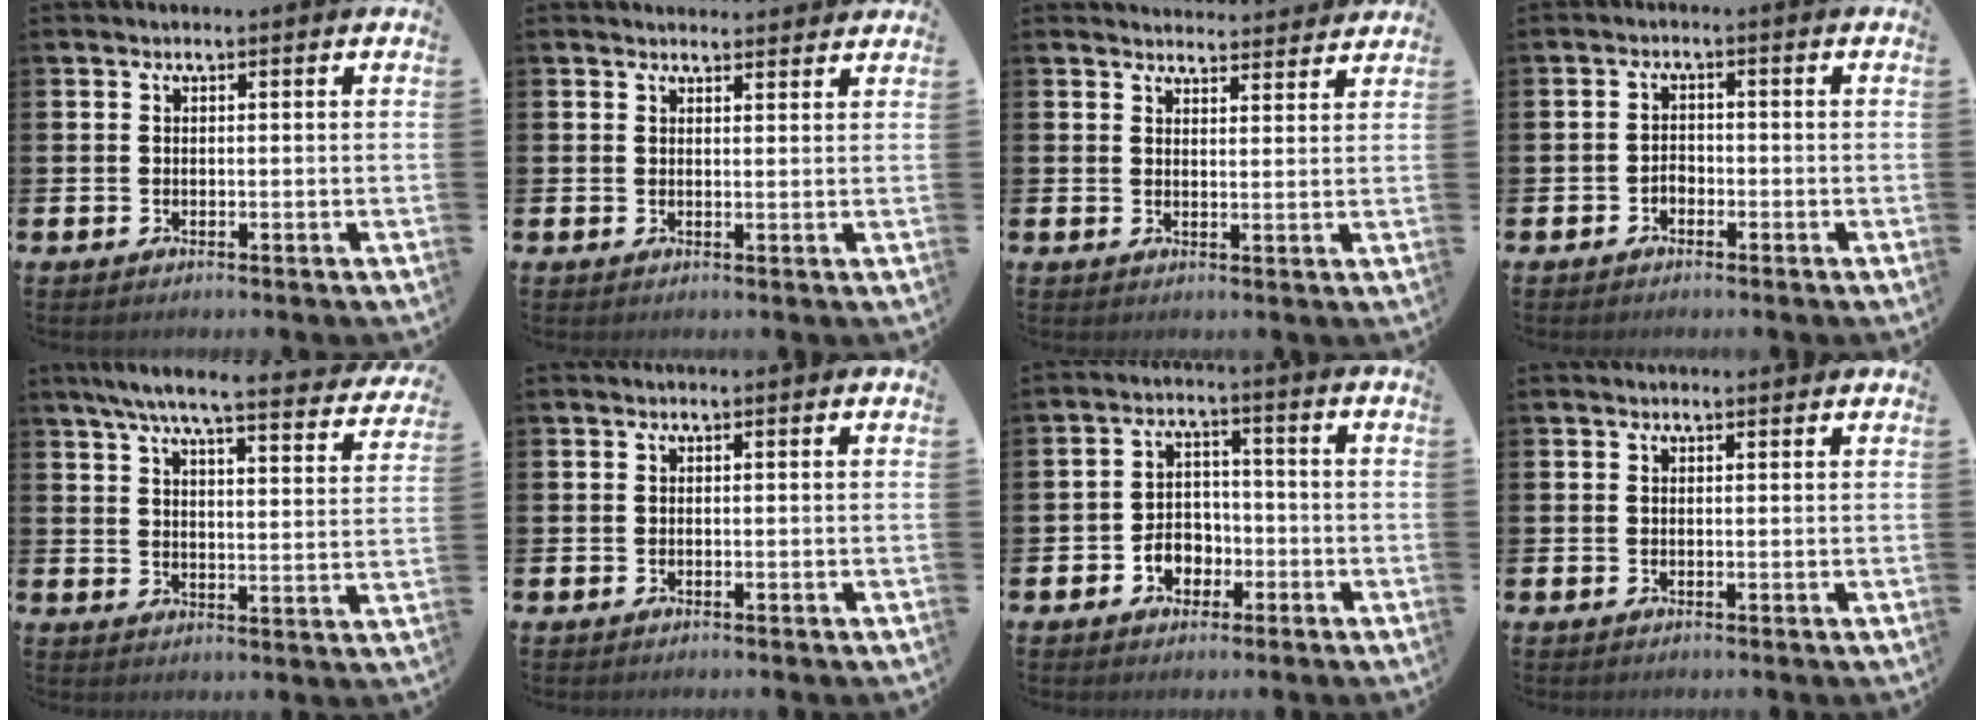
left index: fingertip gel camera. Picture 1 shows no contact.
{"total": 2.0, "force": [1.9, 0.4, -0.2], "torque": [0.010, -0.009, 0.034]}
{"total": 3.5, "force": [3.4, 0.6, -0.1], "torque": [0.005, -0.022, 0.061]}
{"total": 1.5, "force": [-1.0, 1.0, 0.6], "torque": [-0.006, 0.000, -0.022]}
{"total": 6.7, "force": [5.9, 0.6, 3.1], "torque": [-0.080, -0.035, 0.099]}
{"total": 0.0}
{"total": 3.8, "force": [-1.6, 3.2, 1.3], "torque": [-0.017, -0.003, -0.039]}
{"total": 0.5, "force": [0.5, 0.1, 0.1], "torque": [0.007, -0.002, 0.008]}